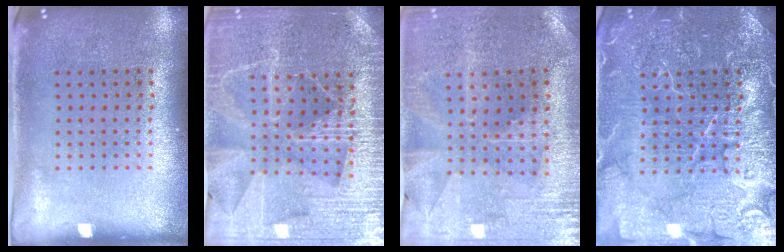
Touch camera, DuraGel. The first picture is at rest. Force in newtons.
{"total": 4.5, "press": 4.2, "slide": 1.7}
{"total": 0.9, "press": 0.8, "slide": 0.3}
{"total": 6.9, "press": 6.9, "slide": 1.0}